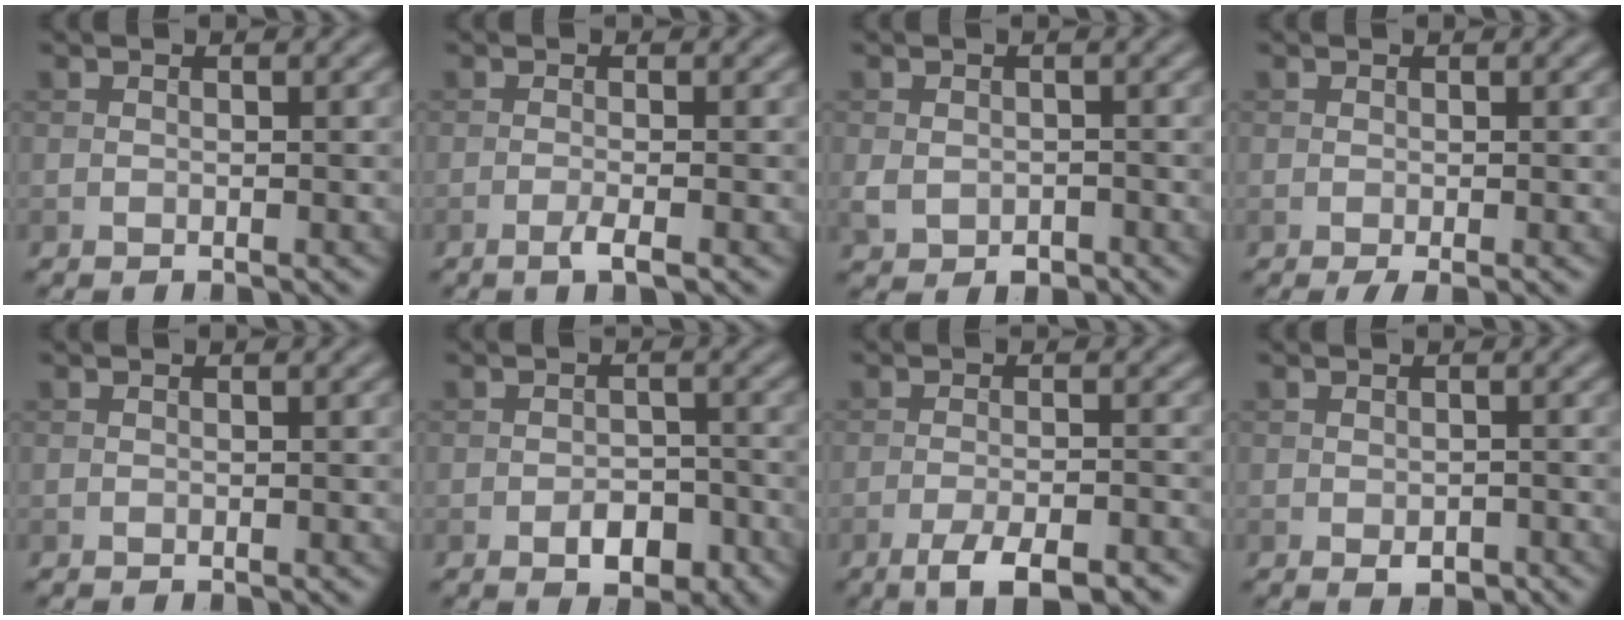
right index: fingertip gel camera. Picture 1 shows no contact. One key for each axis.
{"total": 1.7, "fx": -0.8, "fy": 0.3, "fz": 1.5, "tx": -0.023, "ty": 0.003, "tz": -0.021}
{"total": 2.6, "fx": -1.0, "fy": 1.9, "fz": 1.5, "tx": -0.029, "ty": -0.011, "tz": -0.018}
{"total": 1.1, "fx": -0.3, "fy": 0.2, "fz": 1.1, "tx": -0.020, "ty": -0.007, "tz": -0.005}
{"total": 0.0}
{"total": 3.6, "fx": -1.8, "fy": 2.0, "fz": 2.4, "tx": -0.031, "ty": 0.001, "tz": -0.027}
{"total": 5.8, "fx": -3.9, "fy": 1.6, "fz": 4.0, "tx": -0.066, "ty": -0.004, "tz": -0.060}
{"total": 1.8, "fx": -0.8, "fy": 1.0, "fz": 1.2, "tx": -0.019, "ty": -0.005, "tz": -0.010}